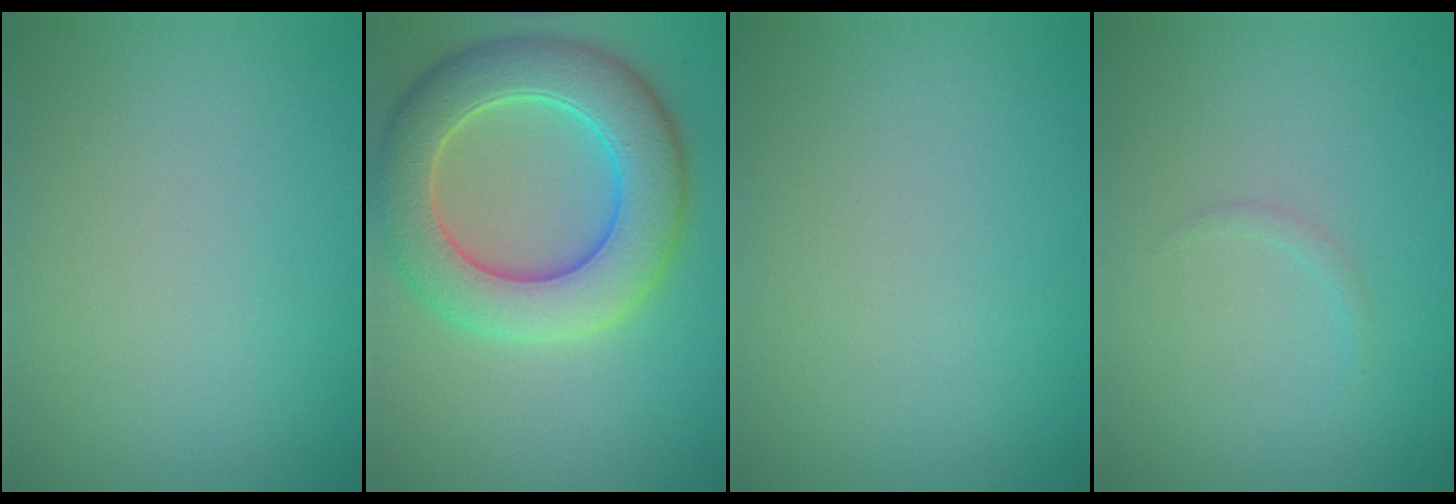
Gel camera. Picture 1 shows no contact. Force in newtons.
{"total": 8.7, "press": 8.6, "slide": 0.6}
{"total": 0.0}
{"total": 0.5, "press": 0.5, "slide": 0.1}